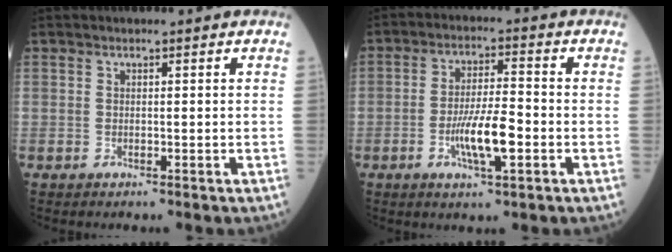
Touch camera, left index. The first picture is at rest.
{"total": 7.5, "force": [-2.4, 1.3, 7.0], "torque": [-0.135, -0.004, -0.044]}